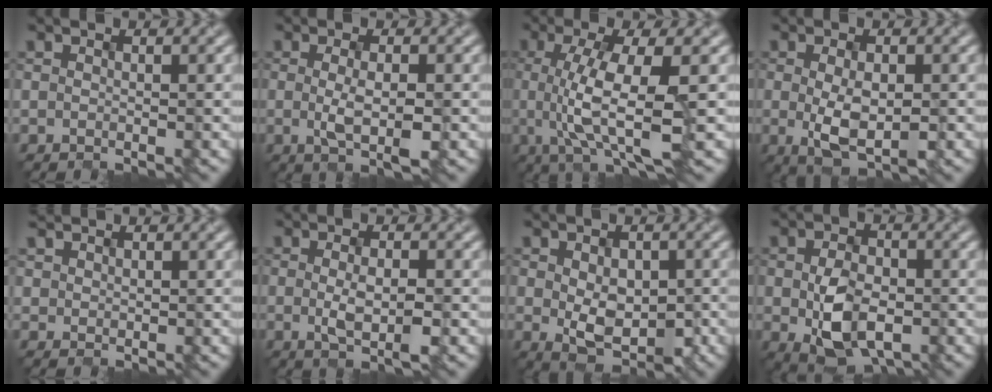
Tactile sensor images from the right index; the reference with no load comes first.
{"total": 2.8, "force": [-0.8, 0.5, 2.6], "torque": [-0.055, -0.006, -0.006]}
{"total": 7.2, "force": [-0.8, 2.0, 6.9], "torque": [-0.130, -0.008, -0.005]}
{"total": 4.2, "force": [-1.1, 1.7, 3.7], "torque": [-0.075, -0.007, -0.009]}
{"total": 1.1, "force": [1.0, 0.4, -0.3], "torque": [-0.003, 0.007, 0.033]}
{"total": 2.9, "force": [-0.9, 0.7, 2.7], "torque": [-0.056, -0.004, -0.009]}
{"total": 4.6, "force": [-0.9, 2.8, 3.6], "torque": [-0.062, -0.008, -0.003]}
{"total": 6.0, "force": [-1.5, 3.9, 4.4], "torque": [-0.094, -0.015, -0.015]}